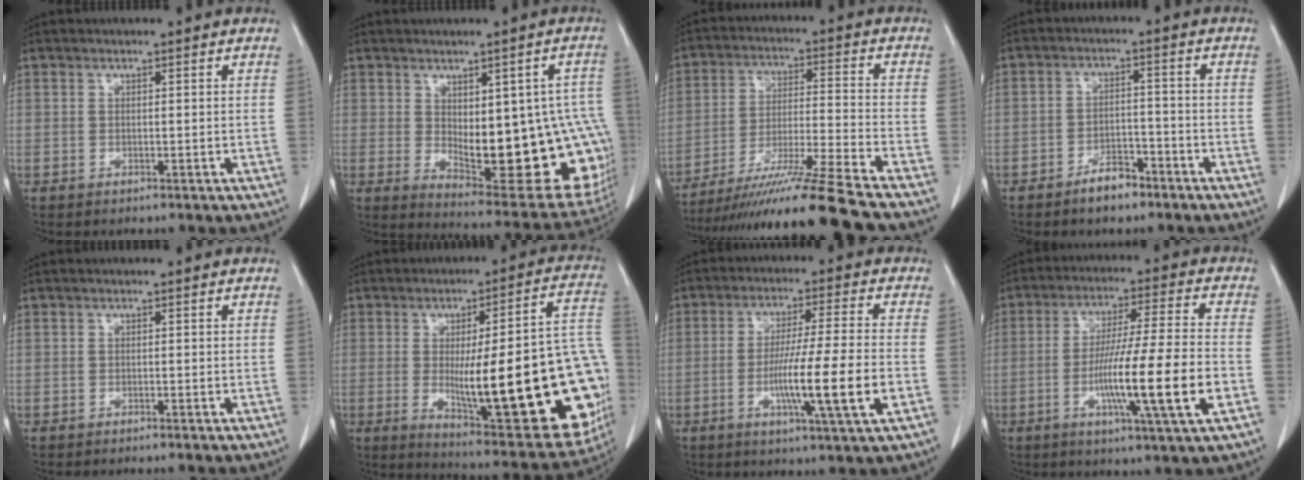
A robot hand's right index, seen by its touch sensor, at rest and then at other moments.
{"total": 20.4, "force": [-2.1, 7.5, 18.8], "torque": [-0.165, 0.008, 0.004]}
{"total": 17.7, "force": [-14.9, -2.7, 9.3], "torque": [-0.167, -0.030, -0.255]}
{"total": 4.7, "force": [-3.5, 2.2, 2.2], "torque": [-0.032, 0.008, -0.056]}
{"total": 0.6, "force": [-0.5, -0.1, 0.3], "torque": [-0.007, 0.000, -0.010]}
{"total": 29.0, "force": [-4.4, 5.1, 28.2], "torque": [-0.299, 0.002, -0.050]}
{"total": 12.1, "force": [-3.4, -0.8, 11.6], "torque": [-0.207, -0.015, -0.063]}
{"total": 14.8, "force": [-4.2, -0.6, 14.2], "torque": [-0.254, -0.012, -0.076]}